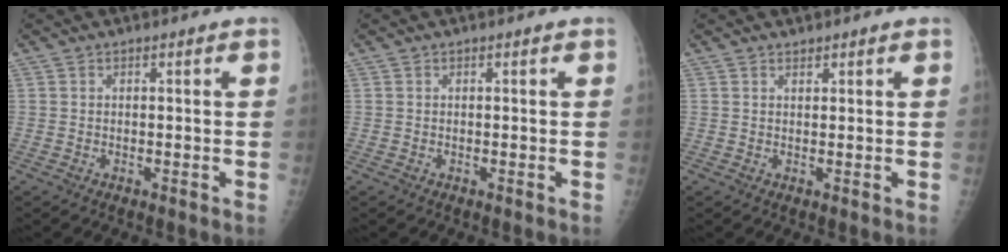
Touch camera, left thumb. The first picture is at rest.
{"total": 0.0}
{"total": 0.8, "force": [0.7, 0.4, 0.2], "torque": [0.002, -0.006, 0.011]}